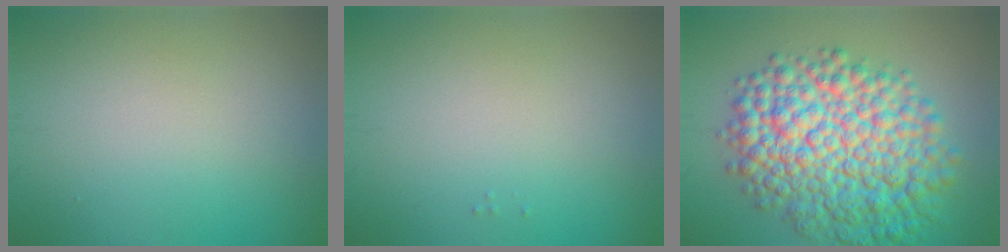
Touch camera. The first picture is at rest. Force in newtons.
{"total": 0.0}
{"total": 11.6, "press": 11.6, "slide": 0.2}